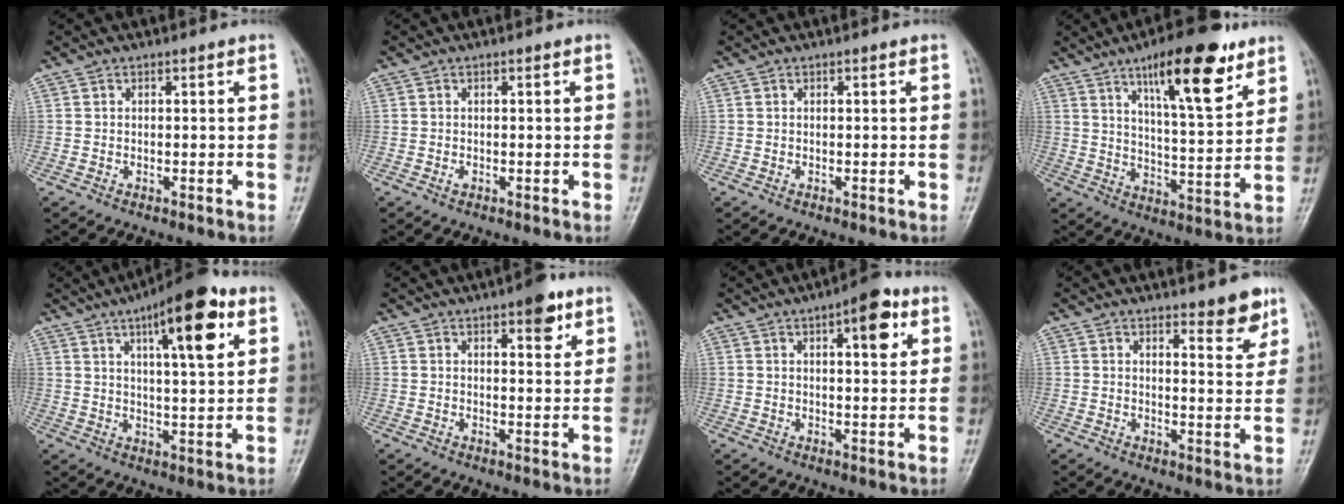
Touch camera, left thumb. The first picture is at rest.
{"total": 0.8, "force": [-0.1, 0.5, 0.6], "torque": [-0.006, 0.000, -0.001]}
{"total": 0.0}
{"total": 16.4, "force": [9.6, 4.6, 12.5], "torque": [-0.167, -0.048, 0.150]}
{"total": 14.5, "force": [6.7, 4.1, 12.2], "torque": [-0.161, -0.017, 0.096]}
{"total": 5.8, "force": [3.3, 2.2, 4.2], "torque": [-0.039, -0.014, 0.039]}
{"total": 7.9, "force": [3.5, 2.9, 6.4], "torque": [-0.068, -0.009, 0.043]}
{"total": 5.6, "force": [4.1, 1.6, 3.4], "torque": [-0.025, -0.031, 0.052]}